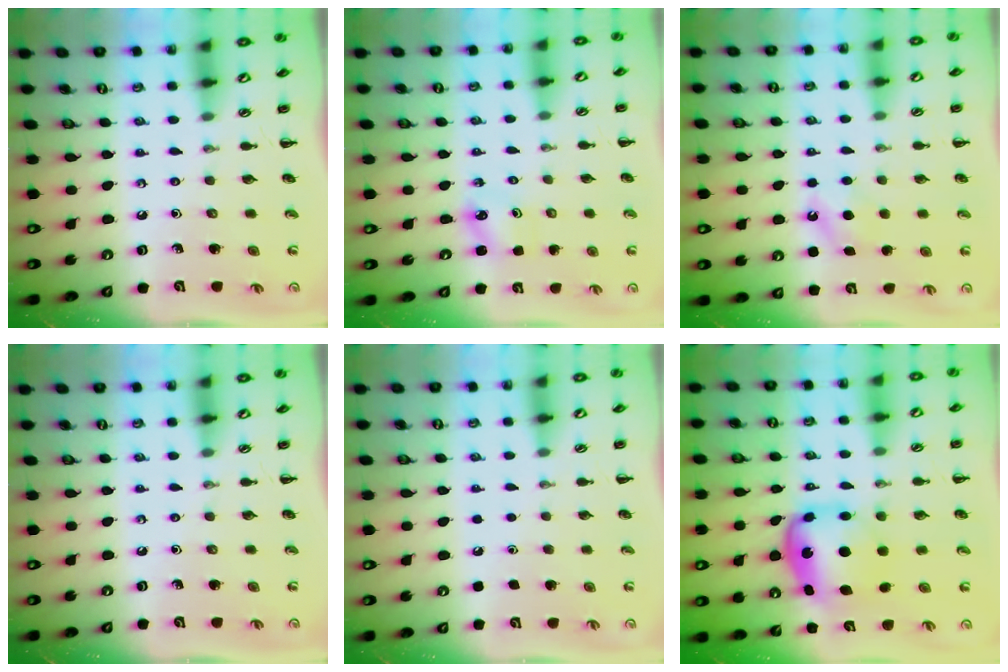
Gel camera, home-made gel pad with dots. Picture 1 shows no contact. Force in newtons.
{"total": 2.9, "press": 2.9, "slide": 0.6}
{"total": 6.2, "press": 6.0, "slide": 1.4}
{"total": 0.0}
{"total": 1.7, "press": 1.7, "slide": 0.1}
{"total": 6.9, "press": 6.8, "slide": 1.4}